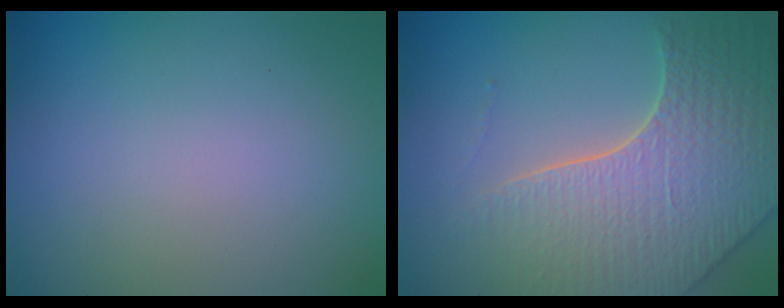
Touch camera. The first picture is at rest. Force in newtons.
{"total": 6.4, "press": 5.2, "slide": 3.7}